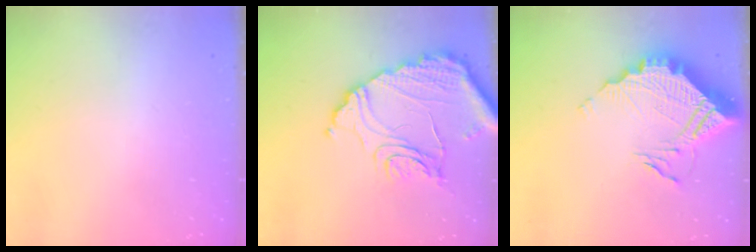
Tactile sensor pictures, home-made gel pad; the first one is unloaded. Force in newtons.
{"total": 16.7, "press": 16.6, "slide": 1.5}
{"total": 13.4, "press": 13.4, "slide": 1.1}